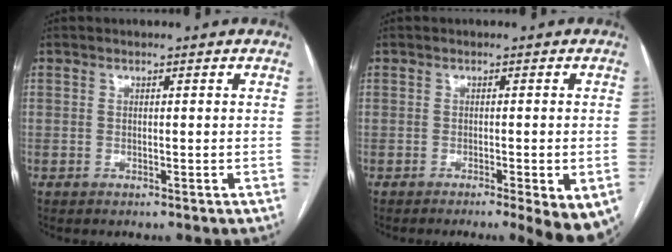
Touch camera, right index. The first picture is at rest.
{"total": 9.3, "force": [-6.3, 2.1, 6.6], "torque": [-0.053, -0.014, -0.086]}